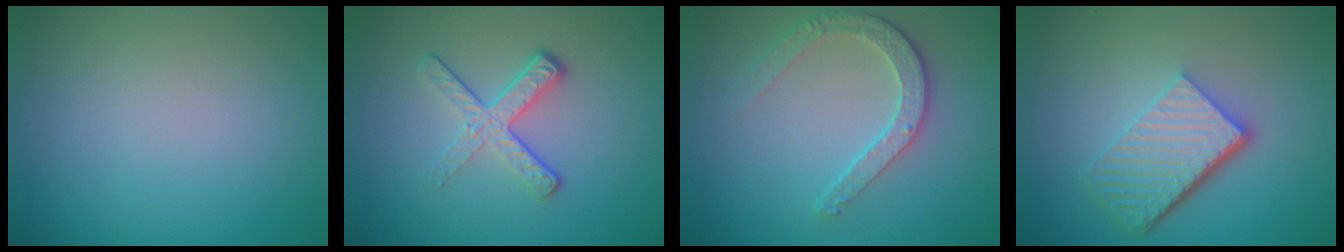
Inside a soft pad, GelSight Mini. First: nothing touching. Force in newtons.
{"total": 4.0, "press": 2.6, "slide": 3.1}
{"total": 3.6, "press": 3.0, "slide": 2.1}
{"total": 5.9, "press": 4.0, "slide": 4.3}